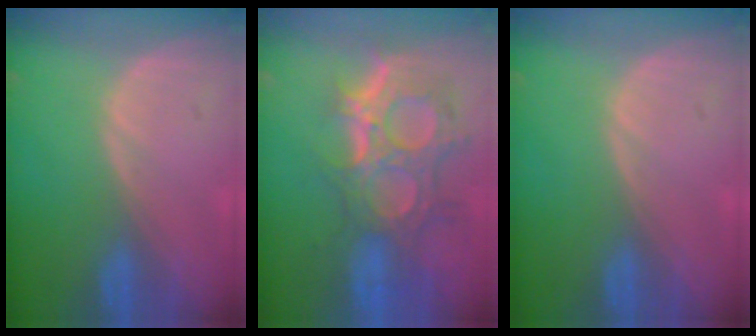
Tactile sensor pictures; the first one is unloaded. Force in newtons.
{"total": 12.0, "press": 10.6, "slide": 5.6}
{"total": 0.0}